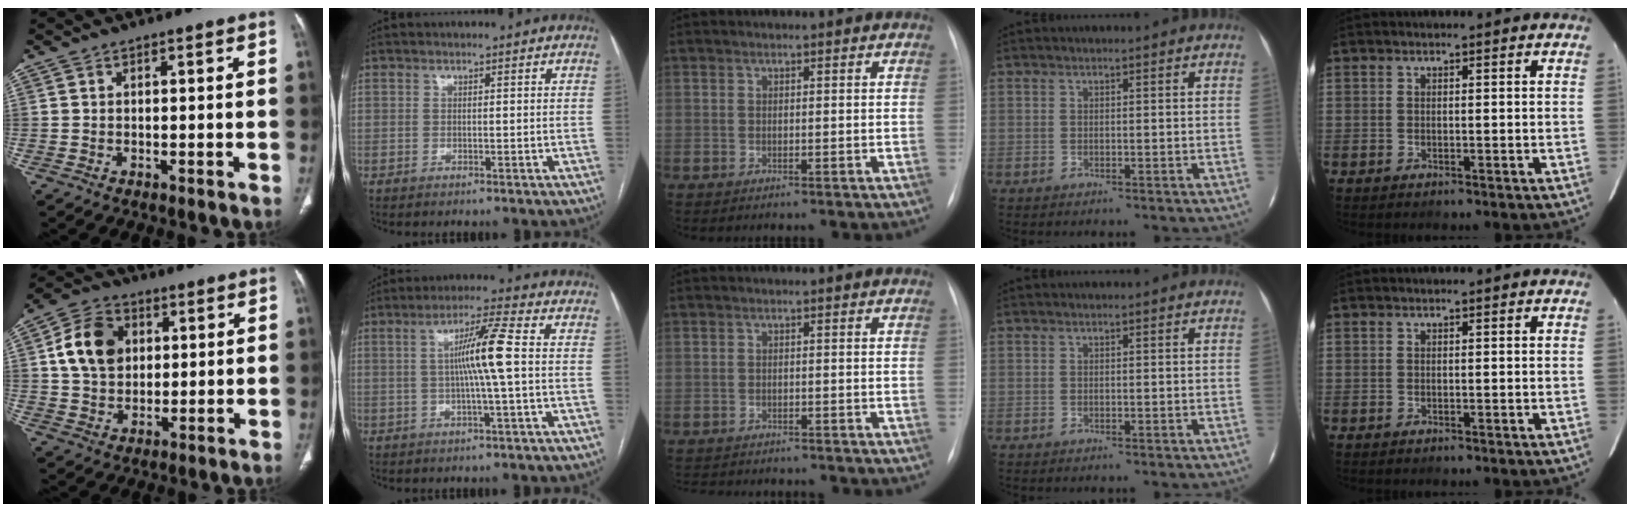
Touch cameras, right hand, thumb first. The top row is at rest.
{"thumb": {"total": 11.4, "force": [2.6, 8.8, 6.9], "torque": [-0.106, 0.005, 0.044]}, "index": {"total": 7.7, "force": [0.3, -0.9, 7.7], "torque": [-0.137, 0.006, 0.004]}, "middle": {"total": 7.7, "force": [-7.1, 1.8, 2.4], "torque": [-0.033, -0.005, -0.092]}}